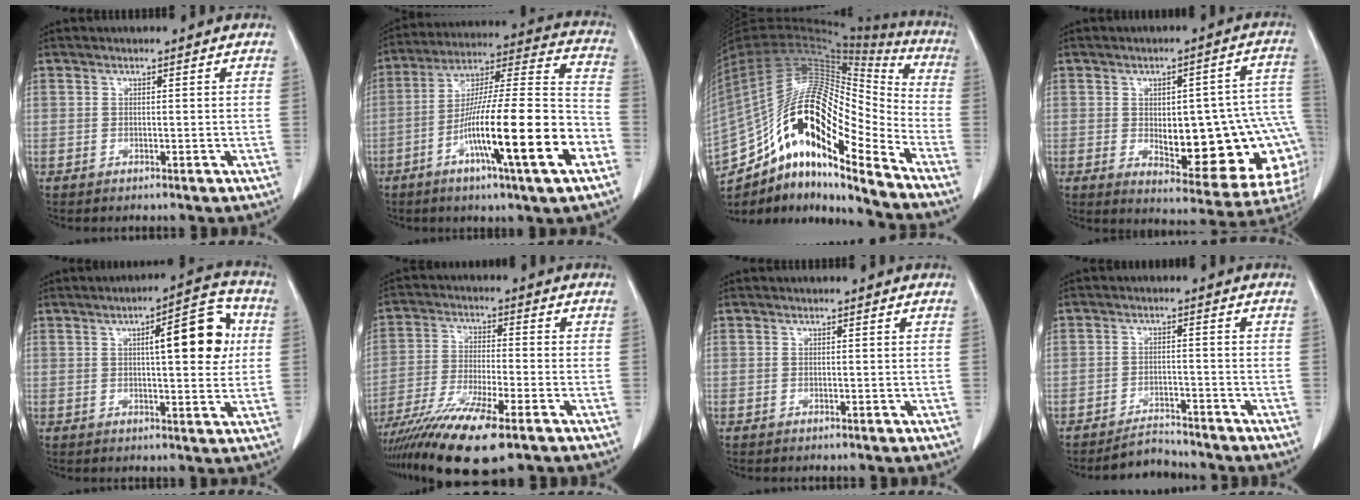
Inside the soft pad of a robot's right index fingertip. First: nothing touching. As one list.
[{"total": 21.1, "force": [-8.1, 1.0, 19.4], "torque": [-0.308, -0.011, -0.136]}, {"total": 26.4, "force": [-14.8, 6.6, 20.8], "torque": [-0.403, 0.021, -0.258]}, {"total": 20.8, "force": [-3.0, 7.6, 19.2], "torque": [-0.165, 0.032, -0.010]}, {"total": 10.7, "force": [2.3, 2.5, 10.1], "torque": [-0.137, 0.022, 0.029]}, {"total": 13.2, "force": [-8.7, 1.6, 9.8], "torque": [-0.187, -0.031, -0.154]}, {"total": 0.0}, {"total": 3.6, "force": [-3.5, 0.6, -0.1], "torque": [0.000, -0.007, -0.058]}]